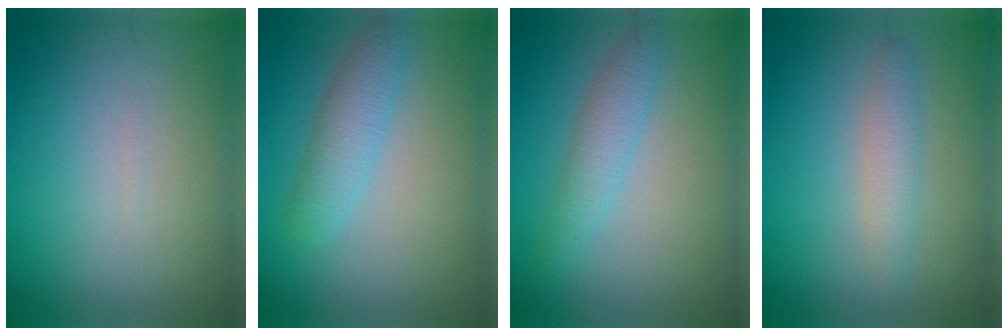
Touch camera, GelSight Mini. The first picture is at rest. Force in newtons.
{"total": 3.0, "press": 3.0, "slide": 0.1}
{"total": 2.5, "press": 2.5, "slide": 0.1}
{"total": 2.0, "press": 2.0, "slide": 0.1}